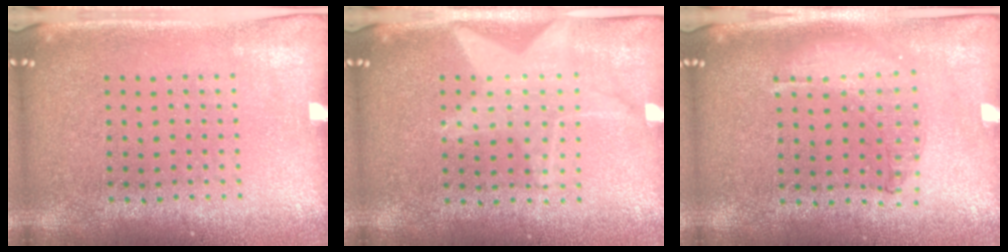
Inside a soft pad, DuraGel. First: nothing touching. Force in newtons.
{"total": 1.5, "press": 1.5, "slide": 0.4}
{"total": 1.0, "press": 0.9, "slide": 0.3}